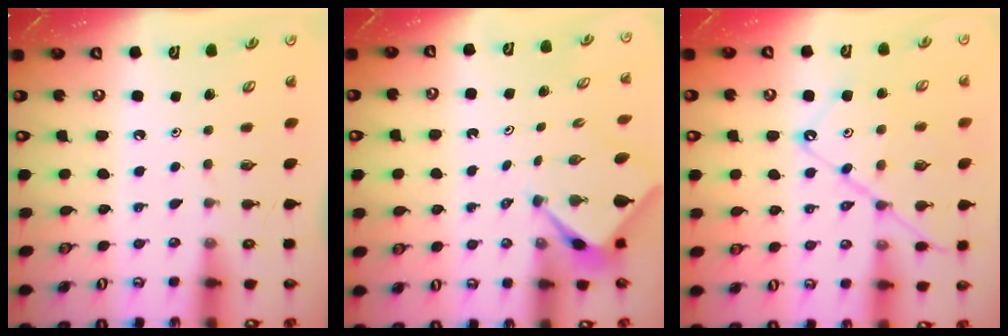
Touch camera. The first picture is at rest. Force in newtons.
{"total": 2.5, "press": 2.4, "slide": 0.3}
{"total": 12.6, "press": 12.5, "slide": 1.3}